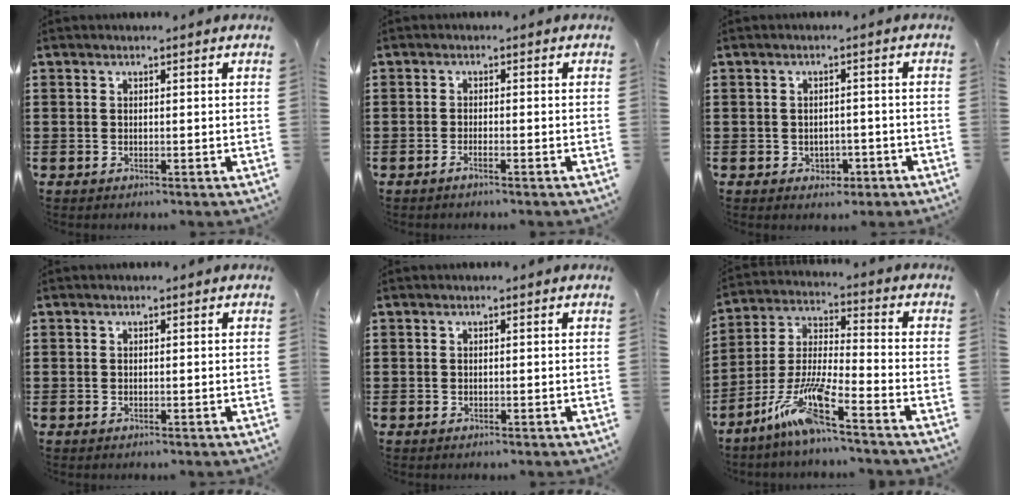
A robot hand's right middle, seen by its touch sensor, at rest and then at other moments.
{"total": 1.0, "force": [-0.8, -0.1, 0.7], "torque": [-0.012, -0.003, -0.014]}
{"total": 1.7, "force": [-0.9, 1.4, 0.6], "torque": [-0.018, 0.001, -0.020]}
{"total": 0.0}
{"total": 0.0}
{"total": 10.3, "force": [-7.4, 0.5, 7.2], "torque": [-0.173, -0.018, -0.152]}